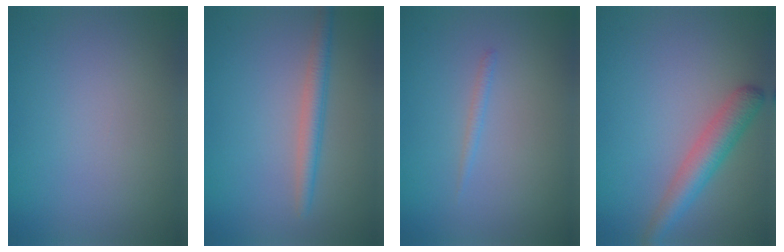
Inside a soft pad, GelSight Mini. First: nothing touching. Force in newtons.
{"total": 2.3, "press": 2.3, "slide": 0.1}
{"total": 0.7, "press": 0.7, "slide": 0.1}
{"total": 3.7, "press": 3.7, "slide": 0.2}